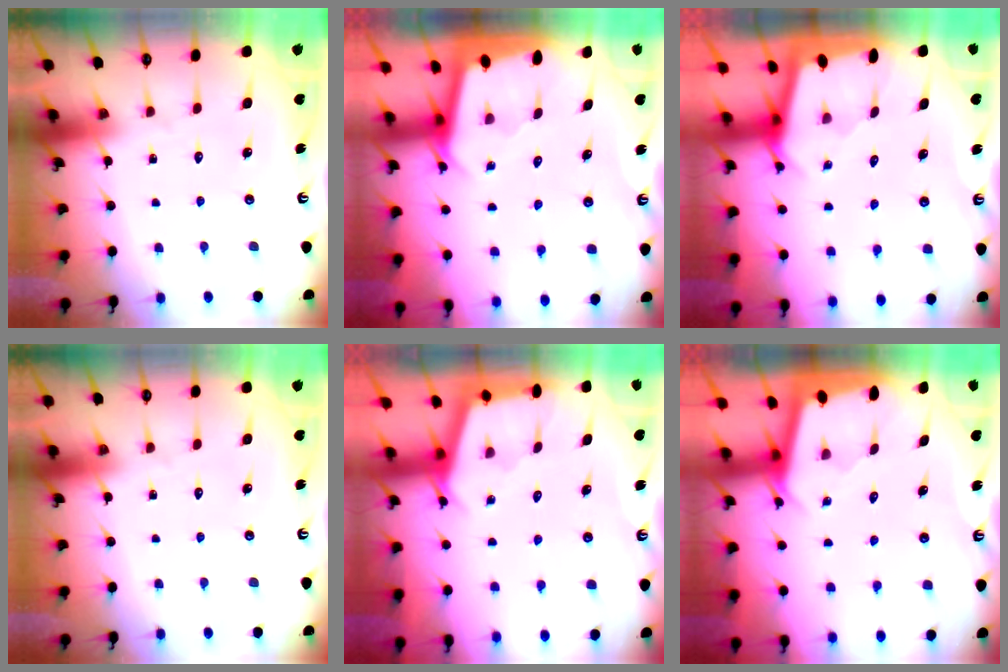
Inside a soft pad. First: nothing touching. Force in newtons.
{"total": 2.0, "press": 2.0, "slide": 0.1}
{"total": 1.6, "press": 1.6, "slide": 0.2}
{"total": 0.0}
{"total": 2.4, "press": 2.4, "slide": 0.1}
{"total": 1.7, "press": 1.7, "slide": 0.1}